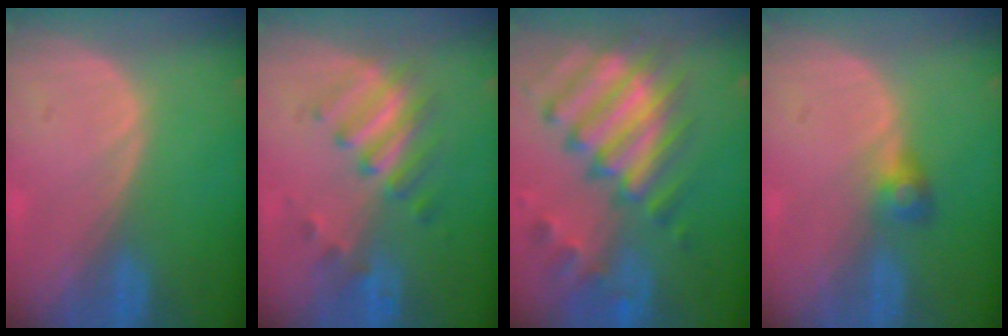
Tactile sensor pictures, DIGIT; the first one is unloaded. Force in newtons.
{"total": 5.8, "press": 5.7, "slide": 0.9}
{"total": 12.8, "press": 10.6, "slide": 7.1}
{"total": 2.6, "press": 2.5, "slide": 0.7}